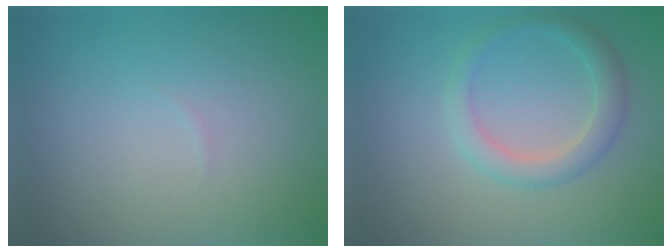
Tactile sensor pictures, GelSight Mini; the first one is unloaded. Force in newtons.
{"total": 2.5, "press": 2.5, "slide": 0.1}